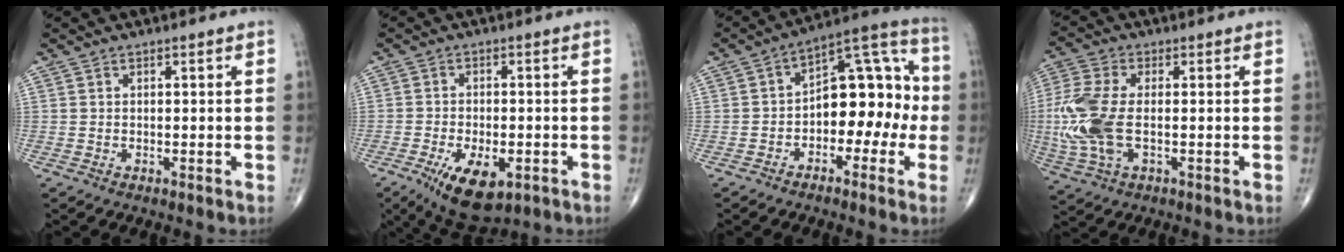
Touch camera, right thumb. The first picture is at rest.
{"total": 10.4, "force": [-4.7, 4.8, 7.9], "torque": [-0.129, 0.000, -0.067]}
{"total": 14.0, "force": [-2.4, 8.5, 10.9], "torque": [-0.111, 0.053, -0.045]}
{"total": 12.7, "force": [-1.2, 6.5, 10.8], "torque": [-0.277, 0.000, -0.020]}